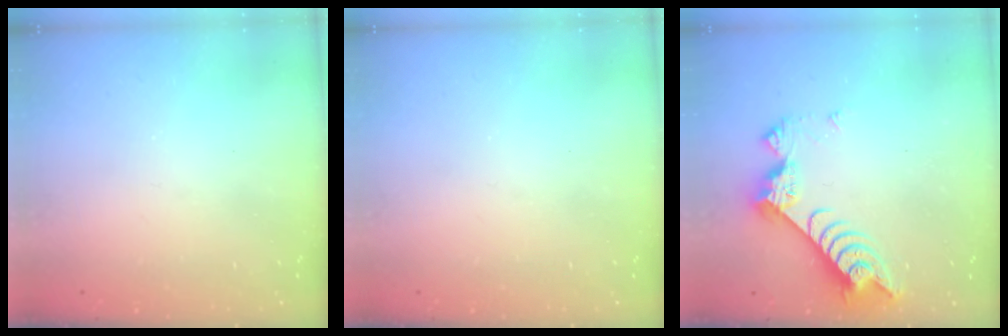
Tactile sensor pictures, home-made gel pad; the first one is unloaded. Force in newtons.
{"total": 0.0}
{"total": 9.5, "press": 9.4, "slide": 1.0}